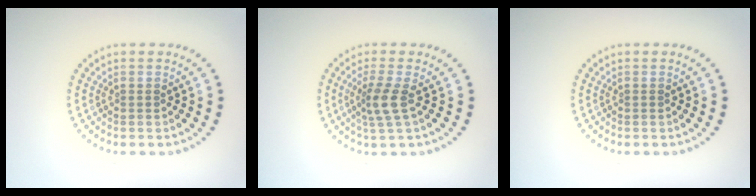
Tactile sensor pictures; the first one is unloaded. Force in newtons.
{"total": 2.4, "press": 1.8, "slide": 1.6}
{"total": 0.0}